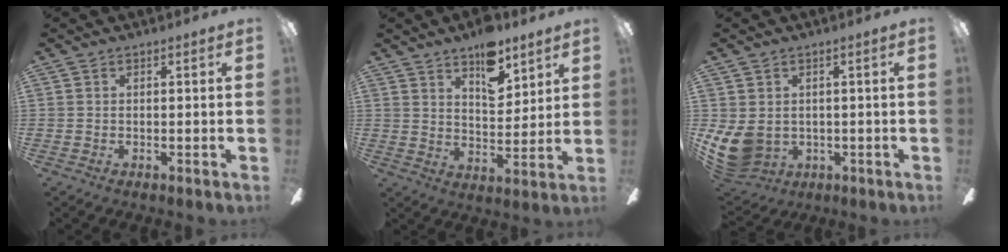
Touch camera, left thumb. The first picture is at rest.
{"total": 10.8, "force": [7.5, 5.2, 5.8], "torque": [-0.077, -0.036, 0.131]}
{"total": 8.8, "force": [-0.8, 7.5, 4.5], "torque": [-0.119, -0.003, -0.014]}